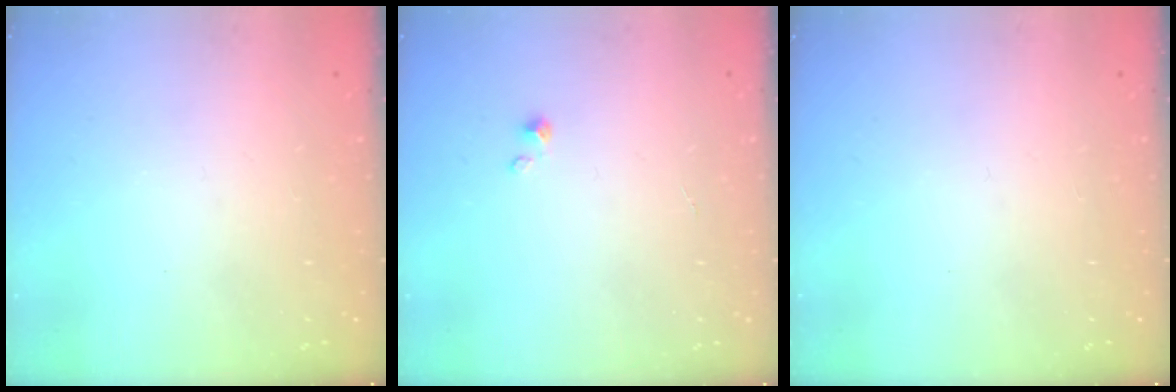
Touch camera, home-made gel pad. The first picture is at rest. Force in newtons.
{"total": 0.7, "press": 0.7, "slide": 0.1}
{"total": 0.0}